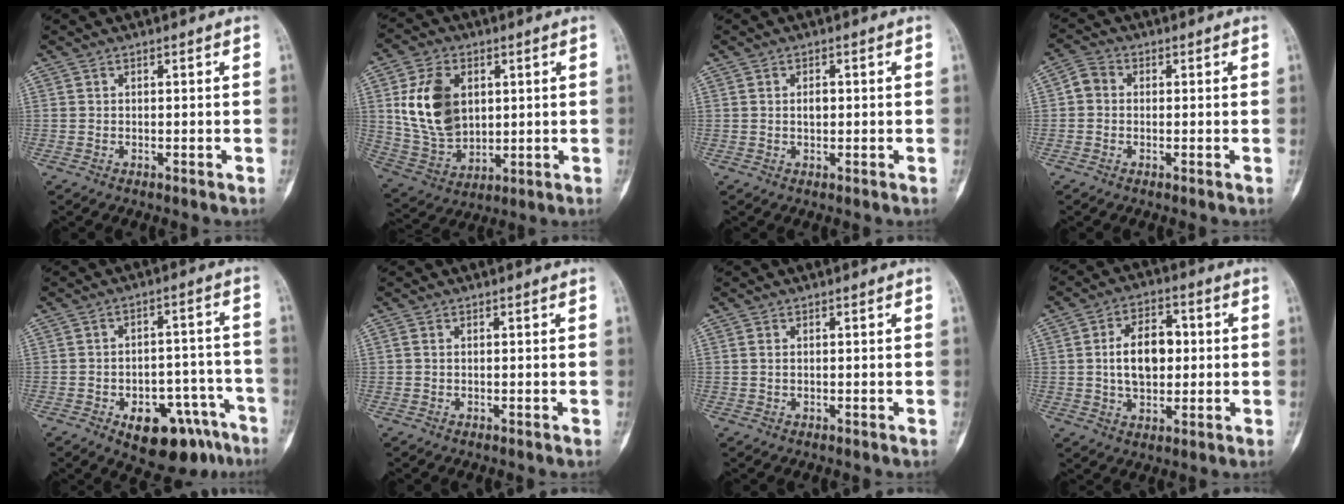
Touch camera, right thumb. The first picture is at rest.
{"total": 15.1, "force": [3.2, 10.4, 10.4], "torque": [-0.173, -0.011, 0.072]}
{"total": 1.7, "force": [0.1, 1.1, 1.3], "torque": [-0.018, 0.001, 0.001]}
{"total": 3.1, "force": [-0.1, 2.6, 1.7], "torque": [-0.019, 0.009, -0.014]}
{"total": 14.6, "force": [-8.3, 7.6, 9.3], "torque": [-0.087, 0.062, -0.108]}
{"total": 0.5, "force": [0.0, 0.3, 0.4], "torque": [-0.011, -0.001, -0.003]}
{"total": 0.9, "force": [0.0, 0.6, 0.7], "torque": [-0.014, 0.000, 0.001]}
{"total": 10.7, "force": [0.6, 6.8, 8.2], "torque": [-0.115, 0.012, 0.010]}